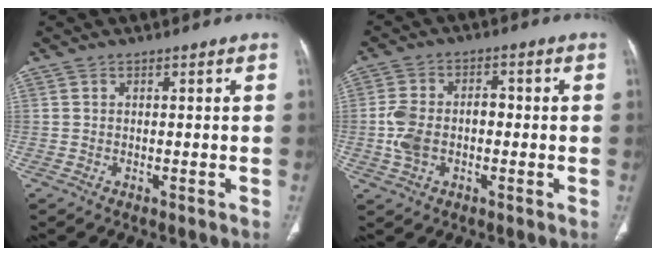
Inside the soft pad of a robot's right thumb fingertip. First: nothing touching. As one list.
[{"total": 8.2, "force": [-1.1, 5.4, 6.0], "torque": [-0.121, 0.027, -0.019]}]